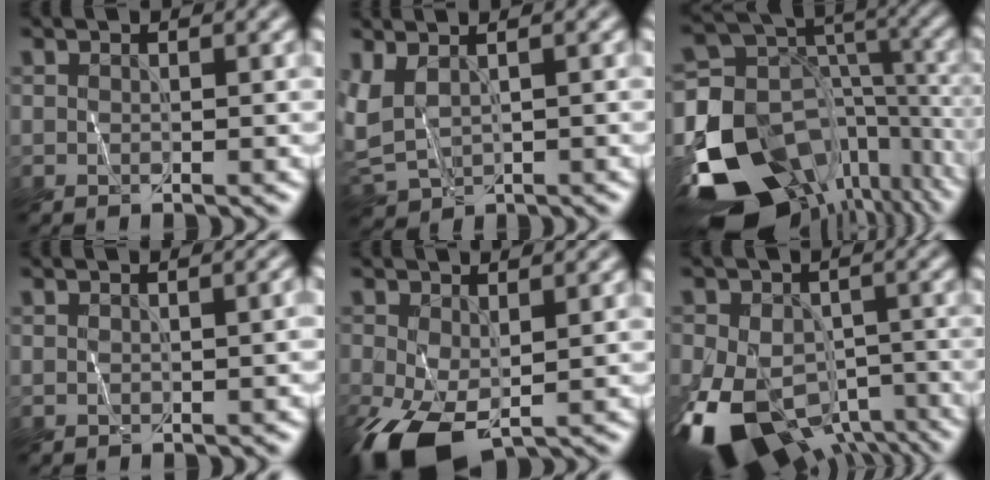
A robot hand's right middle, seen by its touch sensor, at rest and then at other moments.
{"total": 3.3, "force": [0.9, 1.9, 2.5], "torque": [-0.082, -0.003, 0.030]}
{"total": 17.1, "force": [-8.8, 11.9, 8.6], "torque": [-0.181, -0.017, -0.126]}
{"total": 0.6, "force": [0.0, 0.2, 0.5], "torque": [-0.004, 0.003, 0.008]}
{"total": 7.5, "force": [-2.7, 4.3, 5.5], "torque": [-0.152, -0.032, -0.032]}
{"total": 15.5, "force": [-8.6, 9.6, 8.7], "torque": [-0.178, -0.047, -0.112]}